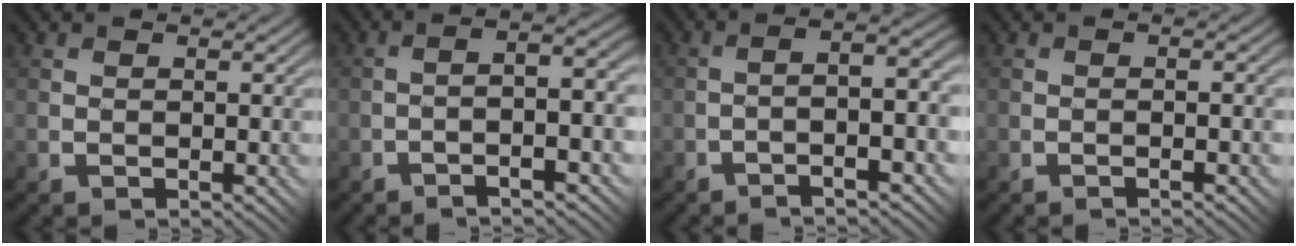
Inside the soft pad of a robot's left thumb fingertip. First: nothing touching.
{"total": 6.4, "force": [-1.9, 1.0, 6.0], "torque": [-0.087, 0.018, -0.032]}
{"total": 6.4, "force": [-2.0, 1.0, 6.1], "torque": [-0.088, 0.020, -0.034]}
{"total": 1.4, "force": [-0.8, -0.2, 1.1], "torque": [-0.015, 0.009, -0.013]}